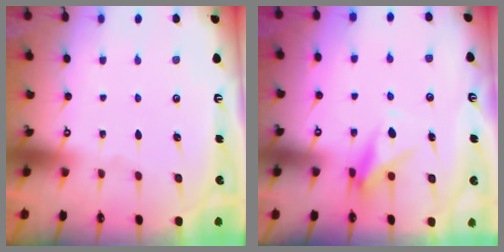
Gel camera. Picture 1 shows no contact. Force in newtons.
{"total": 7.1, "press": 7.0, "slide": 1.3}